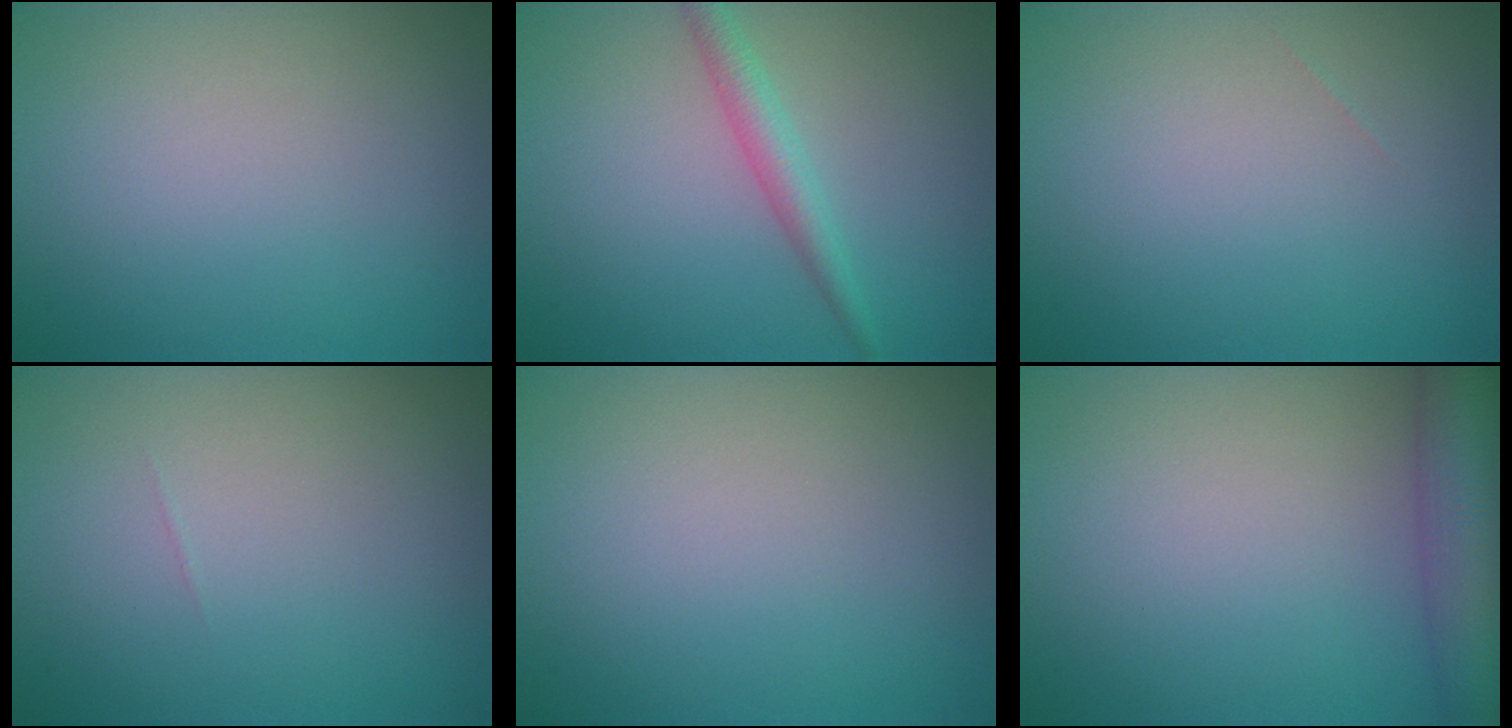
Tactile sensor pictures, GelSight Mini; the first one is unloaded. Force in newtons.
{"total": 2.3, "press": 2.3, "slide": 0.0}
{"total": 0.0}
{"total": 0.0}
{"total": 0.0}
{"total": 6.3, "press": 6.3, "slide": 0.2}